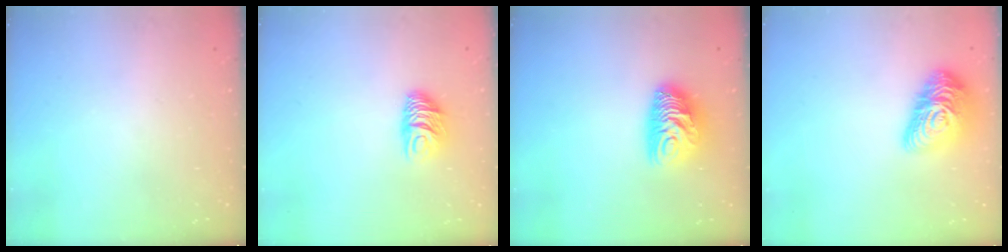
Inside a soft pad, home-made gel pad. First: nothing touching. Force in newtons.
{"total": 7.5, "press": 7.4, "slide": 0.8}
{"total": 10.3, "press": 10.3, "slide": 0.5}
{"total": 16.3, "press": 16.3, "slide": 1.0}